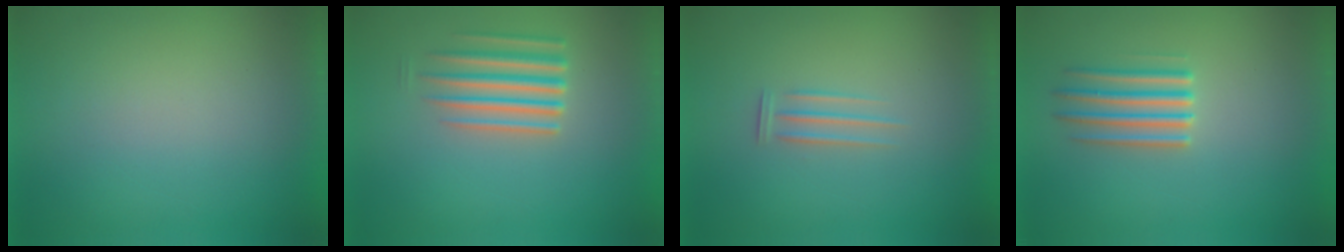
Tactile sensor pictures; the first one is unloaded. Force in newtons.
{"total": 4.3}
{"total": 1.3}
{"total": 2.7}